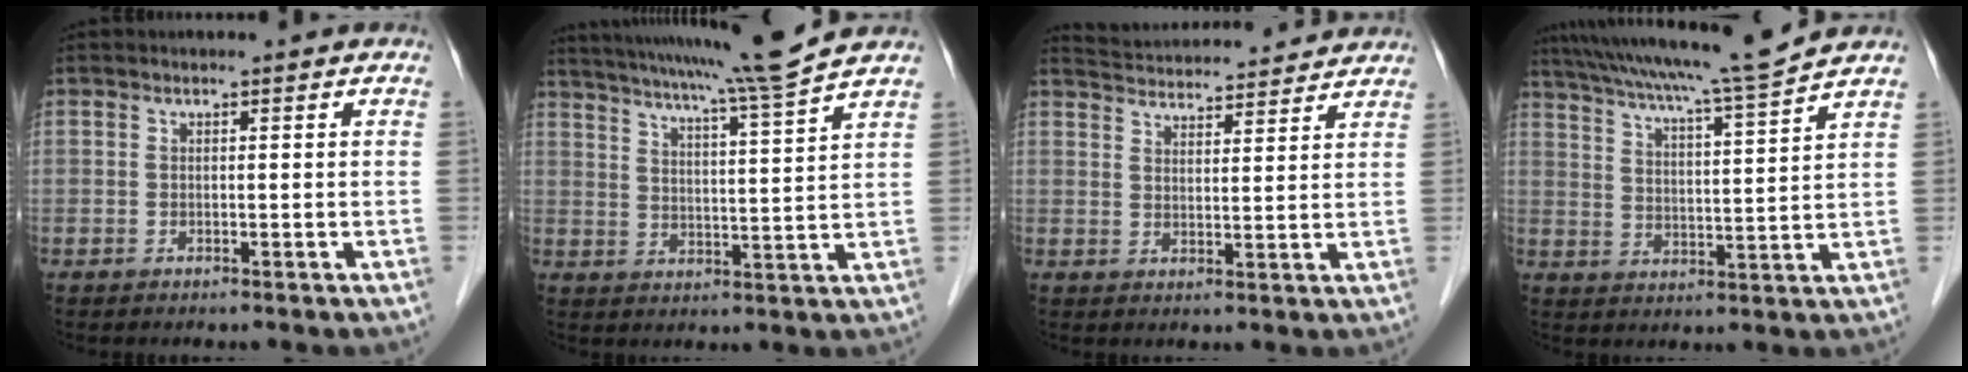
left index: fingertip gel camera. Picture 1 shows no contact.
{"total": 14.6, "force": [12.8, -2.5, 6.6], "torque": [-0.115, -0.027, 0.185]}
{"total": 13.9, "force": [13.4, 1.7, 3.3], "torque": [-0.059, 0.031, 0.187]}
{"total": 14.5, "force": [12.8, -1.5, 6.7], "torque": [-0.121, -0.007, 0.193]}